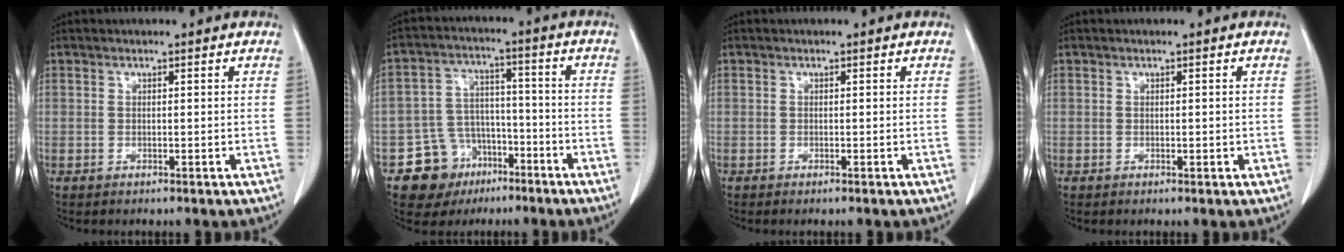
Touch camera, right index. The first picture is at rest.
{"total": 9.6, "force": [-5.4, 7.7, 1.8], "torque": [-0.028, 0.036, -0.077]}
{"total": 0.6, "force": [-0.4, -0.1, 0.4], "torque": [-0.010, -0.001, -0.007]}
{"total": 0.6, "force": [-0.1, 0.3, 0.5], "torque": [-0.007, 0.000, 0.000]}